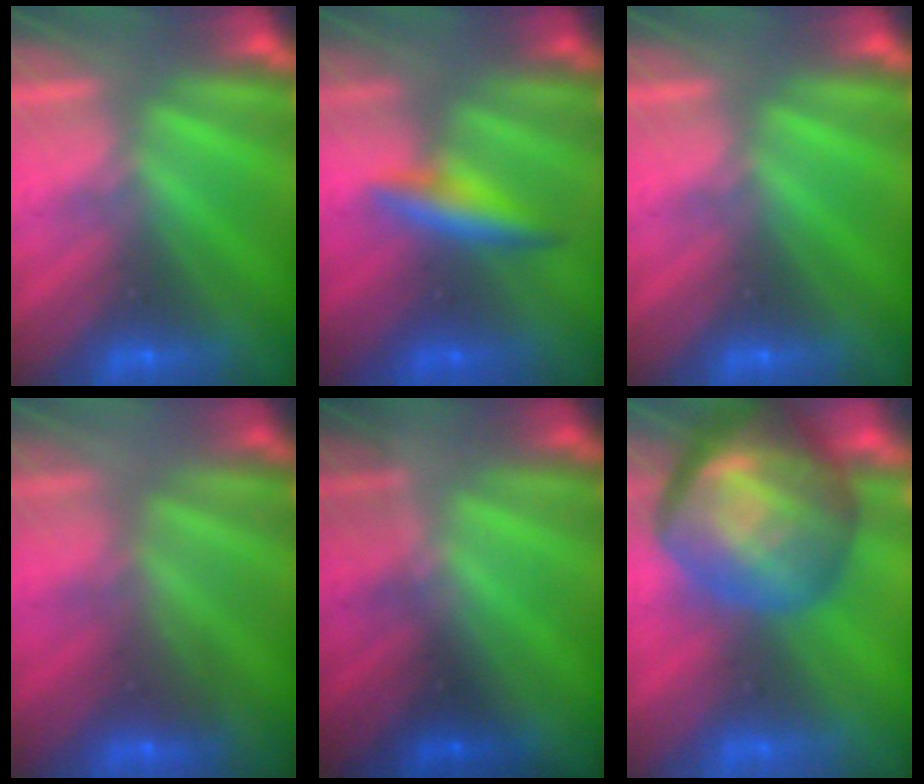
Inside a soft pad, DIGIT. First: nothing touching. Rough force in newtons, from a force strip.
{"total": 2.1}
{"total": 0.0}
{"total": 2.0}
{"total": 1.6}
{"total": 7.8}